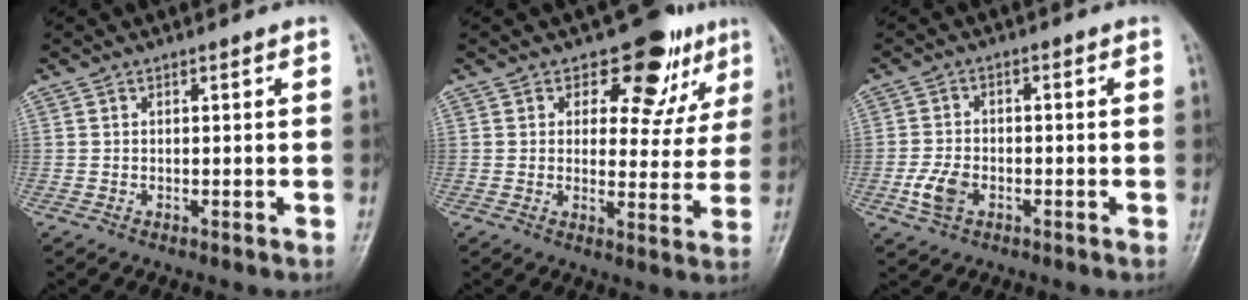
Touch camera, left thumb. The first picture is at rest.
{"total": 10.3, "force": [6.6, 6.4, 4.7], "torque": [-0.007, -0.034, 0.079]}
{"total": 5.1, "force": [-2.0, 3.4, 3.3], "torque": [-0.068, 0.006, -0.039]}